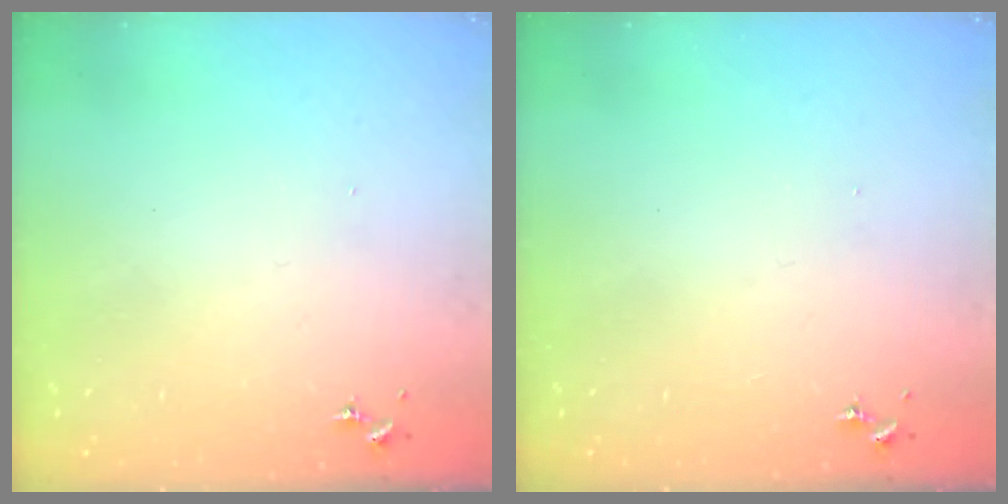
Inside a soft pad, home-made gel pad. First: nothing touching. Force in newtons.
{"total": 0.0}